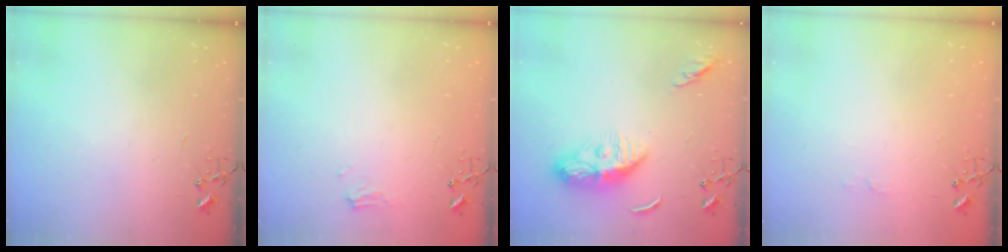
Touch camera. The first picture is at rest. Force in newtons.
{"total": 6.7, "press": 6.7, "slide": 0.7}
{"total": 11.4, "press": 11.3, "slide": 1.0}
{"total": 3.3, "press": 3.2, "slide": 0.5}